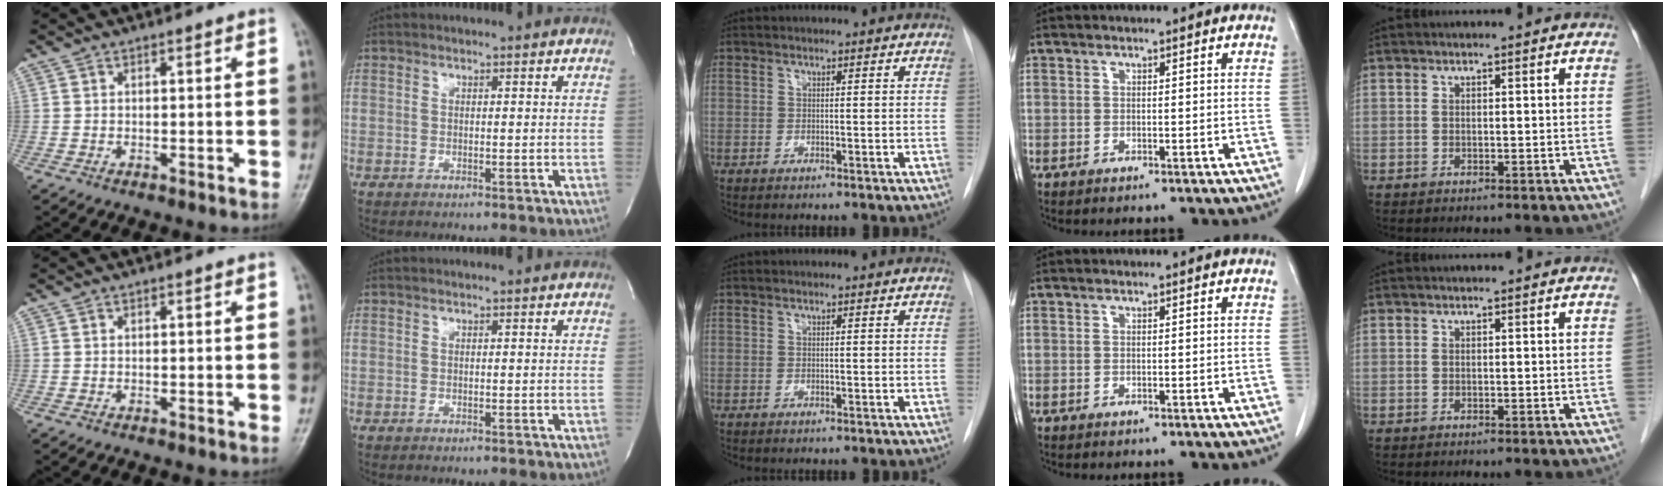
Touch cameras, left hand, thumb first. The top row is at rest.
{}